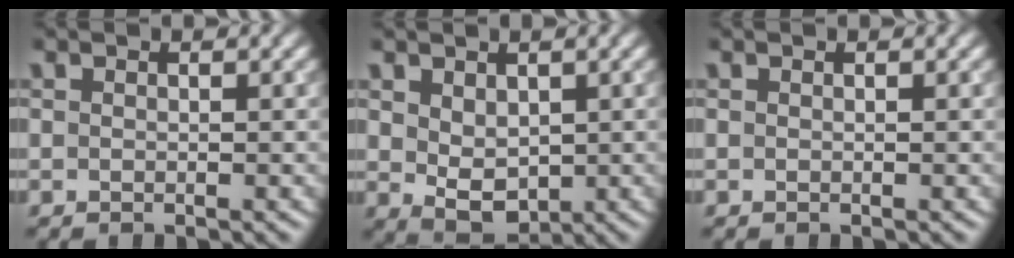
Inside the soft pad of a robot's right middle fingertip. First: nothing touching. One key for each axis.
{"total": 3.2, "fx": 0.6, "fy": 2.1, "fz": 2.4, "tx": -0.044, "ty": -0.007, "tz": 0.020}
{"total": 0.0}